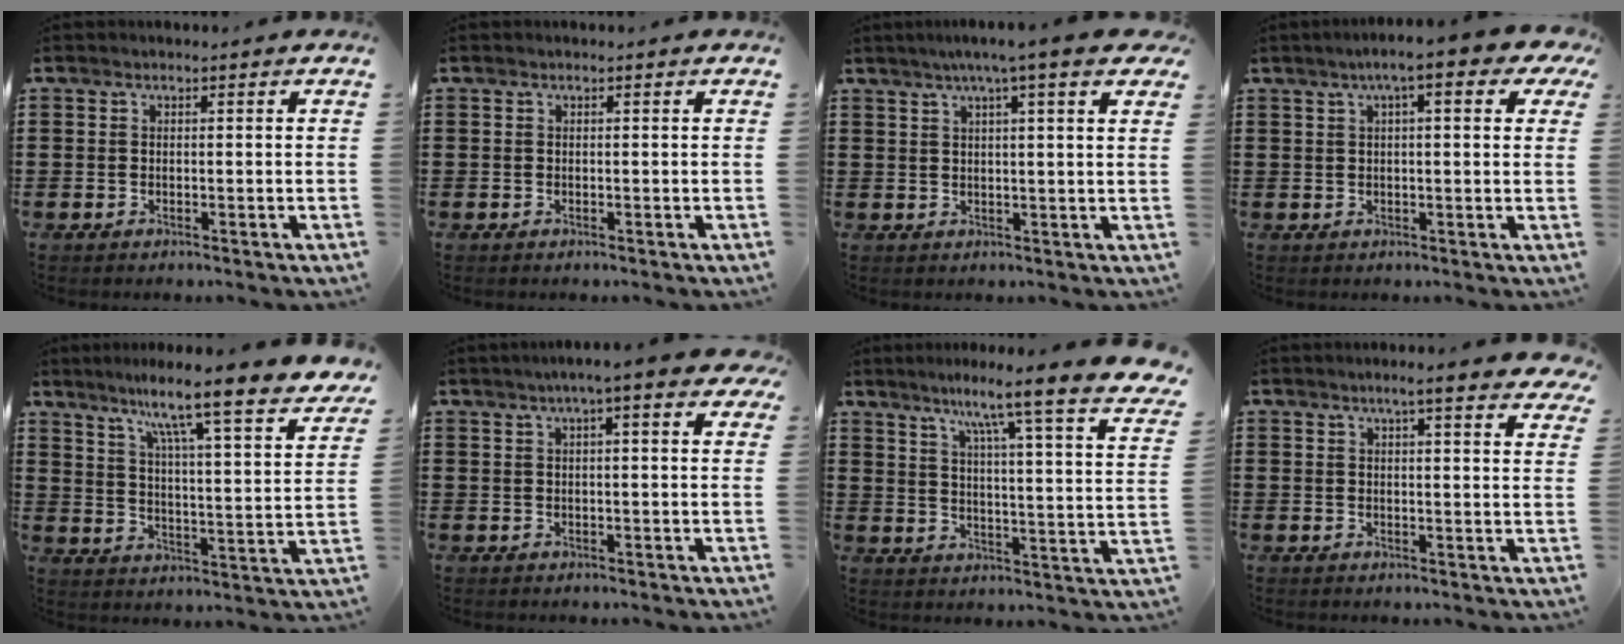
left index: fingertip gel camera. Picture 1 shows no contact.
{"total": 0.0}
{"total": 5.9, "force": [3.6, 0.1, 4.7], "torque": [-0.090, -0.002, 0.058]}
{"total": 6.3, "force": [3.2, 0.8, 5.3], "torque": [-0.092, 0.005, 0.049]}
{"total": 9.5, "force": [7.9, -0.7, 5.3], "torque": [-0.109, -0.072, 0.119]}
{"total": 4.7, "force": [2.4, 0.2, 4.1], "torque": [-0.075, 0.004, 0.038]}
{"total": 8.0, "force": [6.5, -1.8, 4.2], "torque": [-0.094, -0.061, 0.094]}
{"total": 4.6, "force": [3.7, -0.1, 2.9], "torque": [-0.058, -0.007, 0.062]}